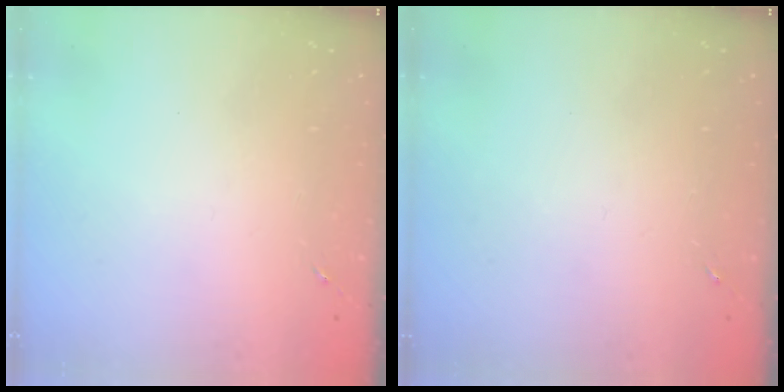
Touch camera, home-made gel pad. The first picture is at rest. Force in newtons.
{"total": 0.0}